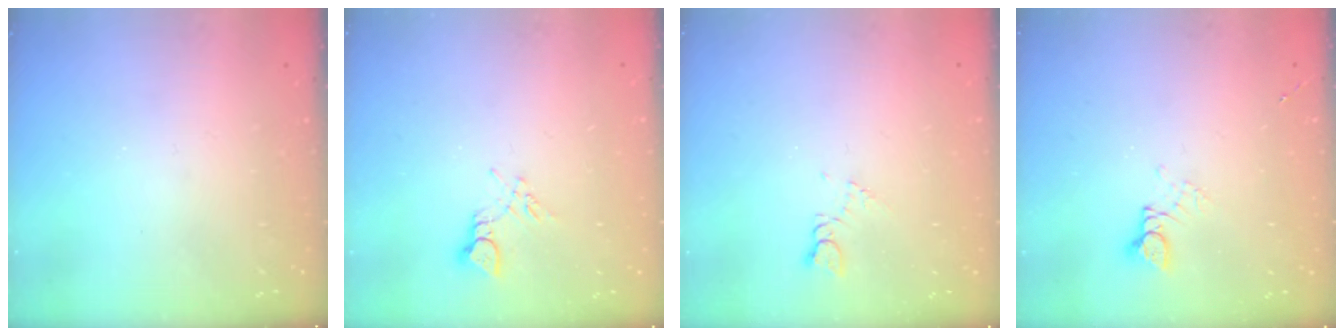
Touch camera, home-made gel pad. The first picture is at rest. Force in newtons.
{"total": 4.2, "press": 4.2, "slide": 0.5}
{"total": 2.6, "press": 2.6, "slide": 0.4}
{"total": 2.6, "press": 2.6, "slide": 0.1}